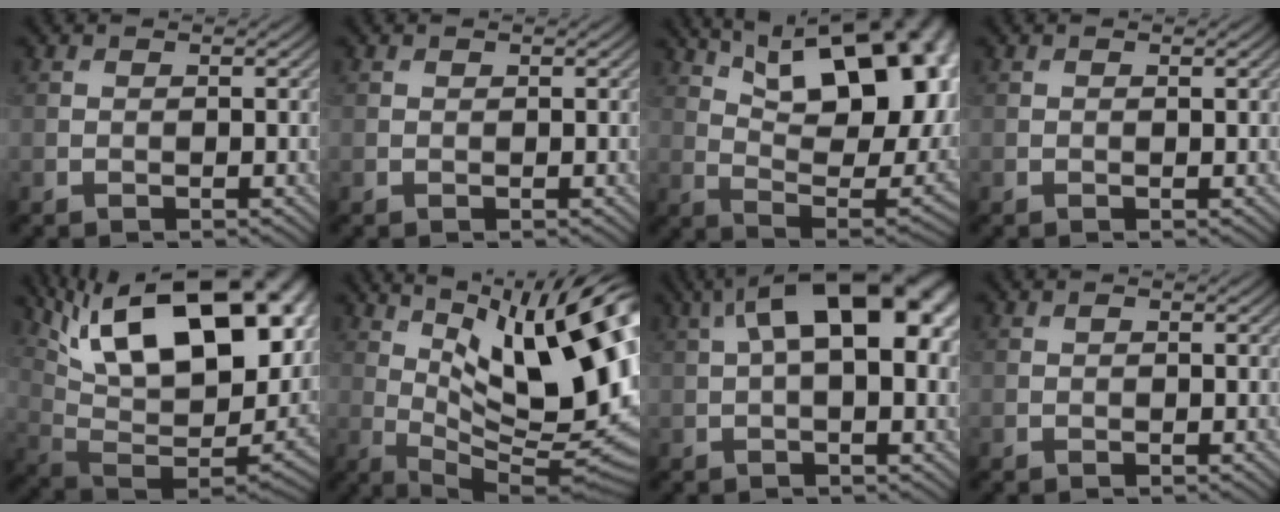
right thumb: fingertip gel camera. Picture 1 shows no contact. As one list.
[{"total": 0.0}, {"total": 22.2, "force": [10.3, 10.5, 16.6], "torque": [-0.233, 0.043, 0.171]}, {"total": 0.0}, {"total": 23.2, "force": [10.0, 11.1, 17.7], "torque": [-0.284, 0.045, 0.190]}, {"total": 19.4, "force": [6.2, 6.9, 17.1], "torque": [-0.243, 0.025, 0.104]}, {"total": 14.6, "force": [3.6, 6.6, 12.5], "torque": [-0.185, 0.026, 0.048]}, {"total": 0.0}]